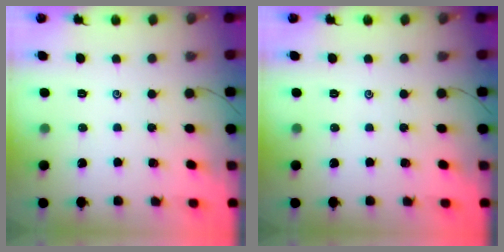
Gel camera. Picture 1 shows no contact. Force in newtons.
{"total": 0.0}